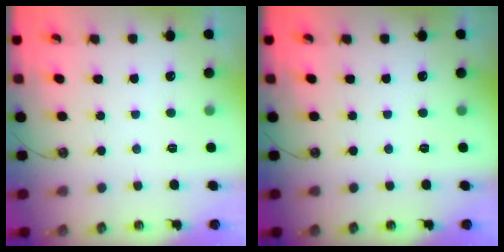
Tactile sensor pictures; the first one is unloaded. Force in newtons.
{"total": 0.0}